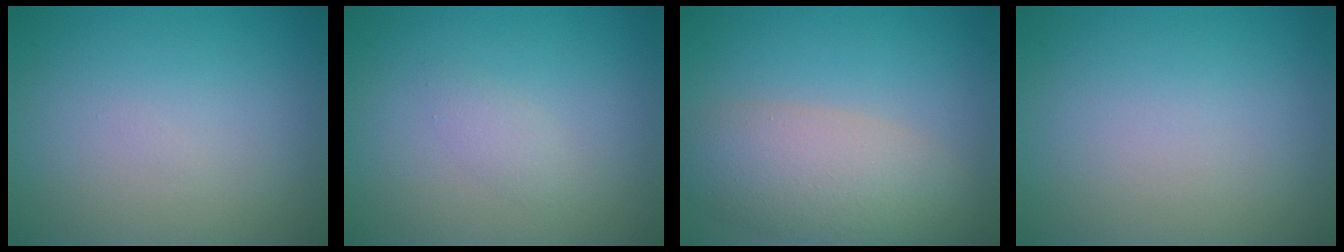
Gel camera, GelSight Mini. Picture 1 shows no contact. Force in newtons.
{"total": 1.1, "press": 1.1, "slide": 0.1}
{"total": 5.8, "press": 5.8, "slide": 0.6}
{"total": 0.0}